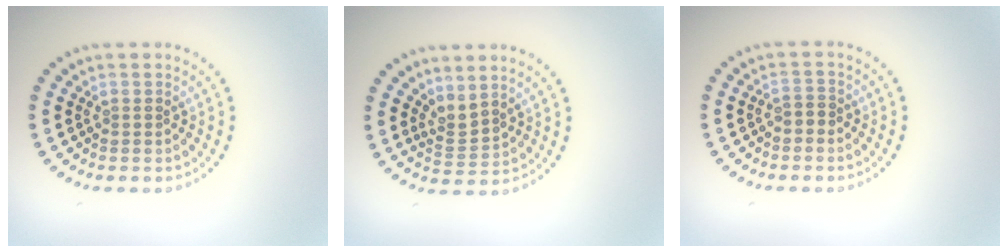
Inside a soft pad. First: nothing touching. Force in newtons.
{"total": 2.2, "press": 1.5, "slide": 1.6}
{"total": 1.0, "press": 0.9, "slide": 0.5}